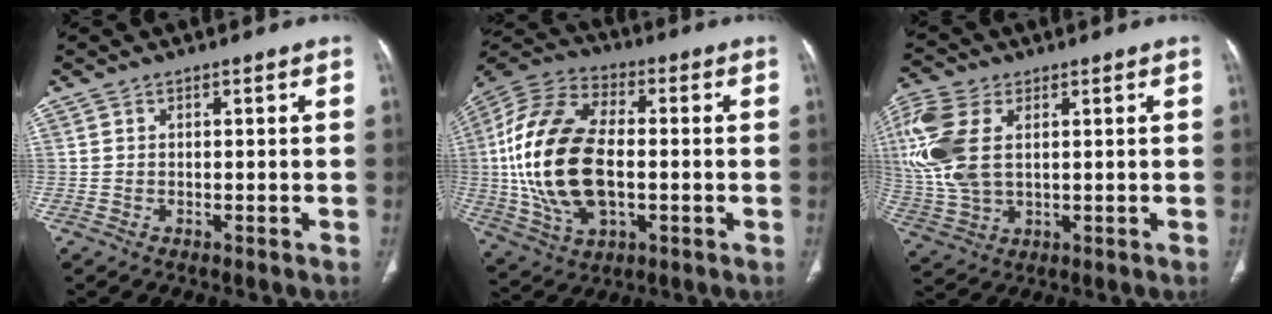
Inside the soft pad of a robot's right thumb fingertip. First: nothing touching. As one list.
[{"total": 22.8, "force": [-0.6, 13.0, 18.8], "torque": [-0.390, 0.008, -0.008]}, {"total": 15.5, "force": [3.5, 9.3, 11.9], "torque": [-0.297, 0.001, 0.072]}]